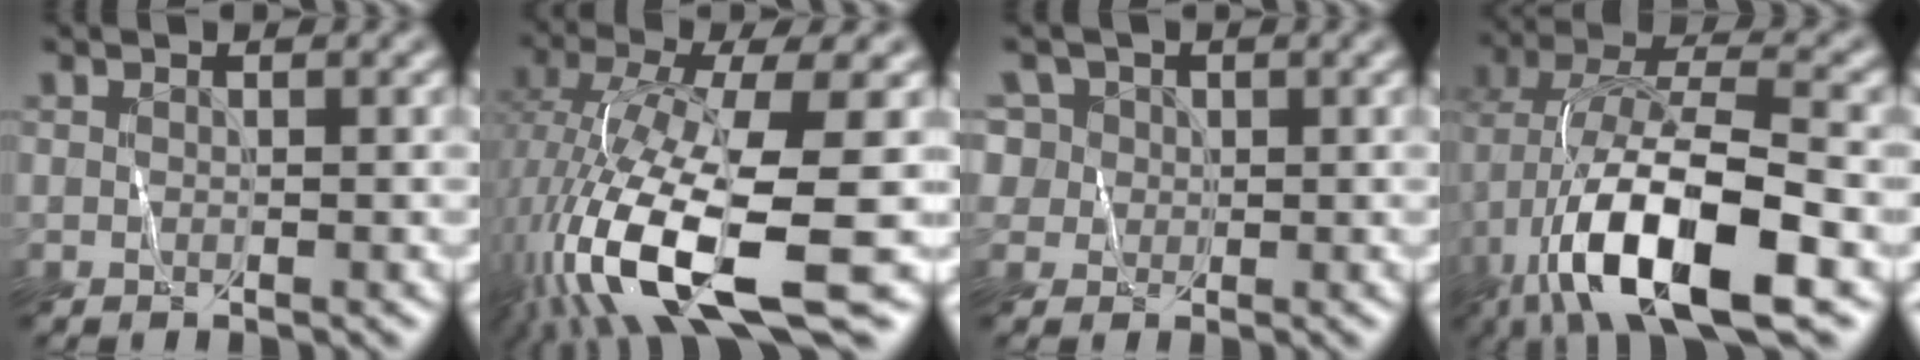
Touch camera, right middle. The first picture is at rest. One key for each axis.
{"total": 13.9, "fx": -4.9, "fy": 4.0, "fz": 12.4, "tx": -0.251, "ty": -0.014, "tz": -0.082}
{"total": 5.7, "fx": 2.4, "fy": 4.7, "fz": 2.3, "tx": -0.045, "ty": 0.022, "tz": 0.019}
{"total": 12.7, "fx": -4.9, "fy": 4.8, "fz": 10.7, "tx": -0.201, "ty": 0.000, "tz": -0.089}